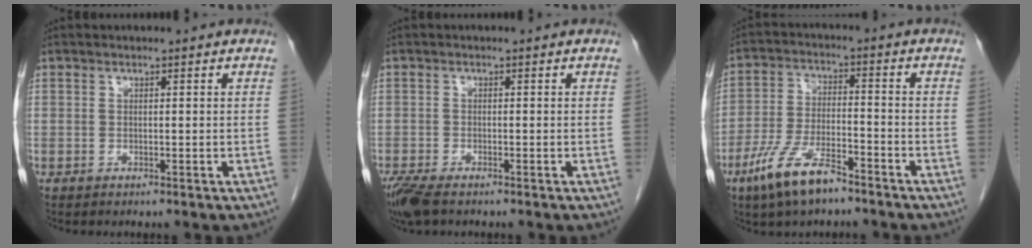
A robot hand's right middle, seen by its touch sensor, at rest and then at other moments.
{"total": 4.5, "force": [-3.3, 1.3, 2.7], "torque": [-0.060, -0.013, -0.062]}
{"total": 9.5, "force": [-6.5, 2.5, 6.5], "torque": [-0.135, -0.009, -0.122]}